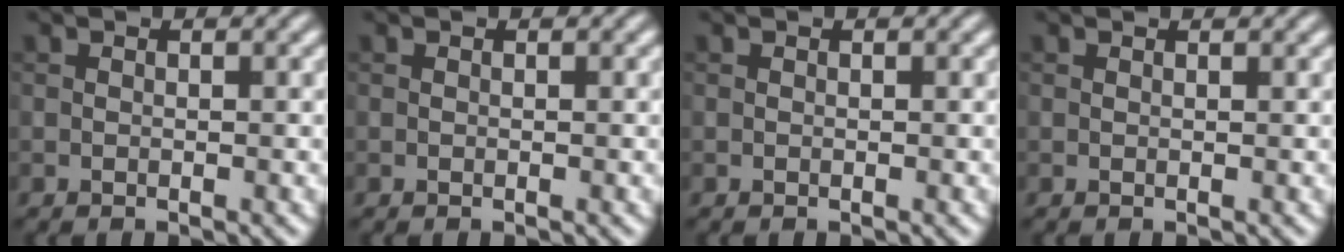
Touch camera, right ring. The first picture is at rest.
{"total": 0.0}
{"total": 0.0}
{"total": 0.8, "force": [0.7, 0.2, 0.3], "torque": [-0.004, 0.000, 0.006]}